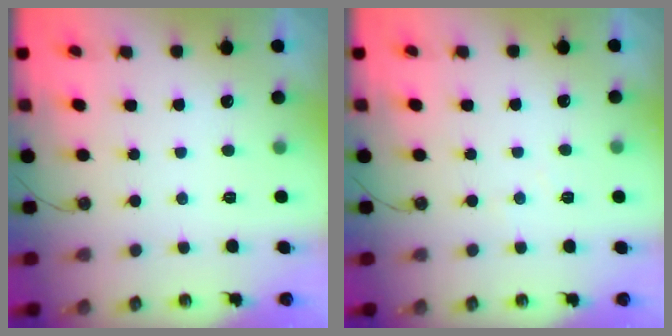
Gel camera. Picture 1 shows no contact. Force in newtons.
{"total": 4.0, "press": 3.9, "slide": 0.7}